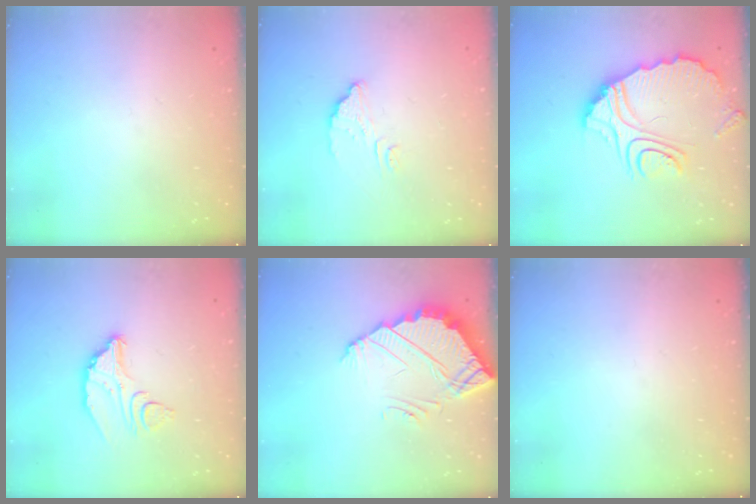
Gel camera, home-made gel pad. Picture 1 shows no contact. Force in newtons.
{"total": 3.7, "press": 3.7, "slide": 0.4}
{"total": 15.7, "press": 15.7, "slide": 1.3}
{"total": 8.7, "press": 8.7, "slide": 0.8}
{"total": 4.2, "press": 4.2, "slide": 0.2}
{"total": 0.0}